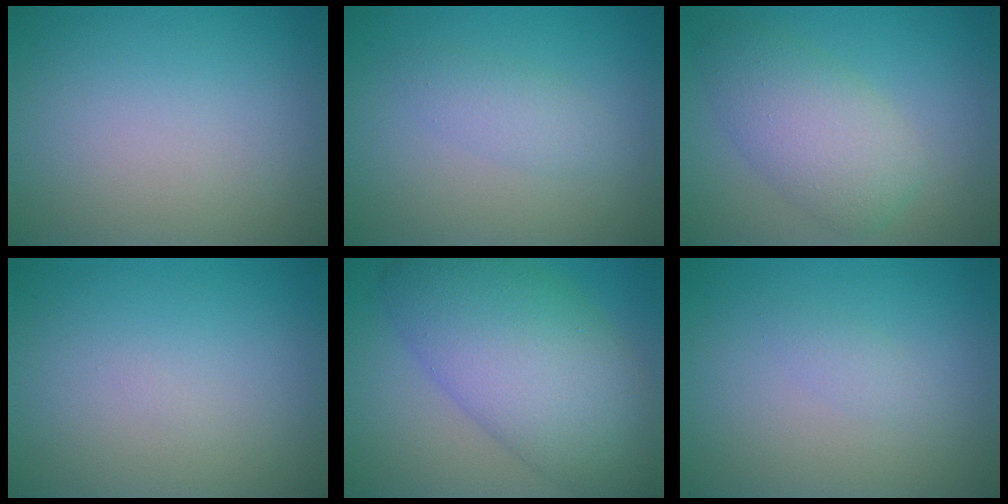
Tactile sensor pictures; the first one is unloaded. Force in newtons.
{"total": 1.9, "press": 1.9, "slide": 0.1}
{"total": 5.1, "press": 5.1, "slide": 0.1}
{"total": 0.0}
{"total": 11.1, "press": 11.1, "slide": 0.3}
{"total": 0.9, "press": 0.9, "slide": 0.0}